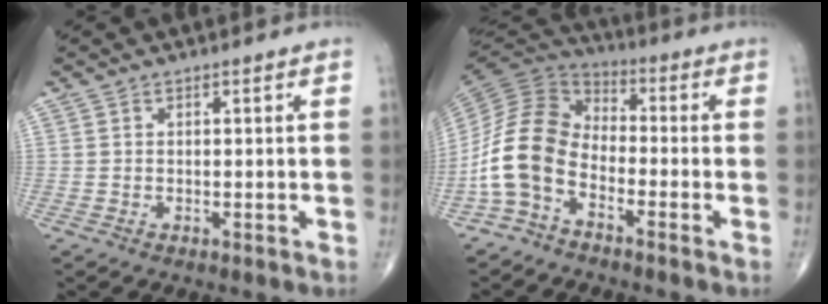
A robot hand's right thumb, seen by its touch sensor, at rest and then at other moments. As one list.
[{"total": 12.0, "force": [-4.7, 7.6, 8.1], "torque": [-0.161, 0.057, -0.109]}]